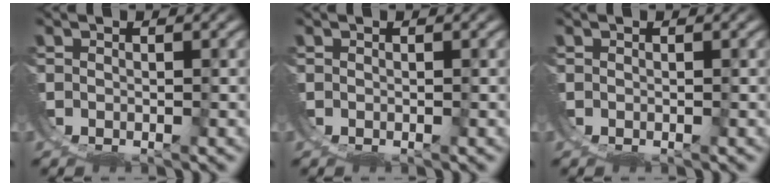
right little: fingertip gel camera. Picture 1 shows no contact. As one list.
[{"total": 0.0}, {"total": 0.0}]